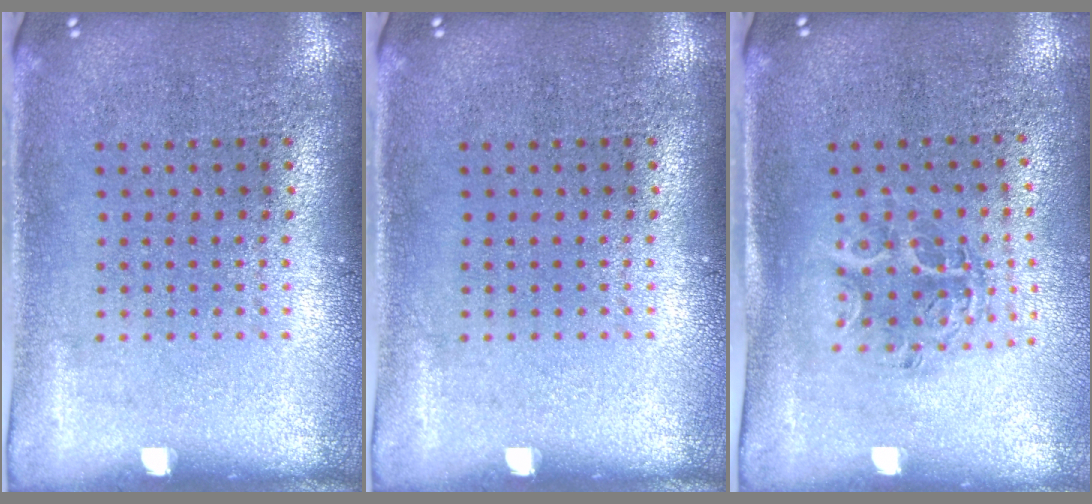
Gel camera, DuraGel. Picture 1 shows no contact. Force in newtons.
{"total": 0.0}
{"total": 1.1, "press": 1.1, "slide": 0.2}